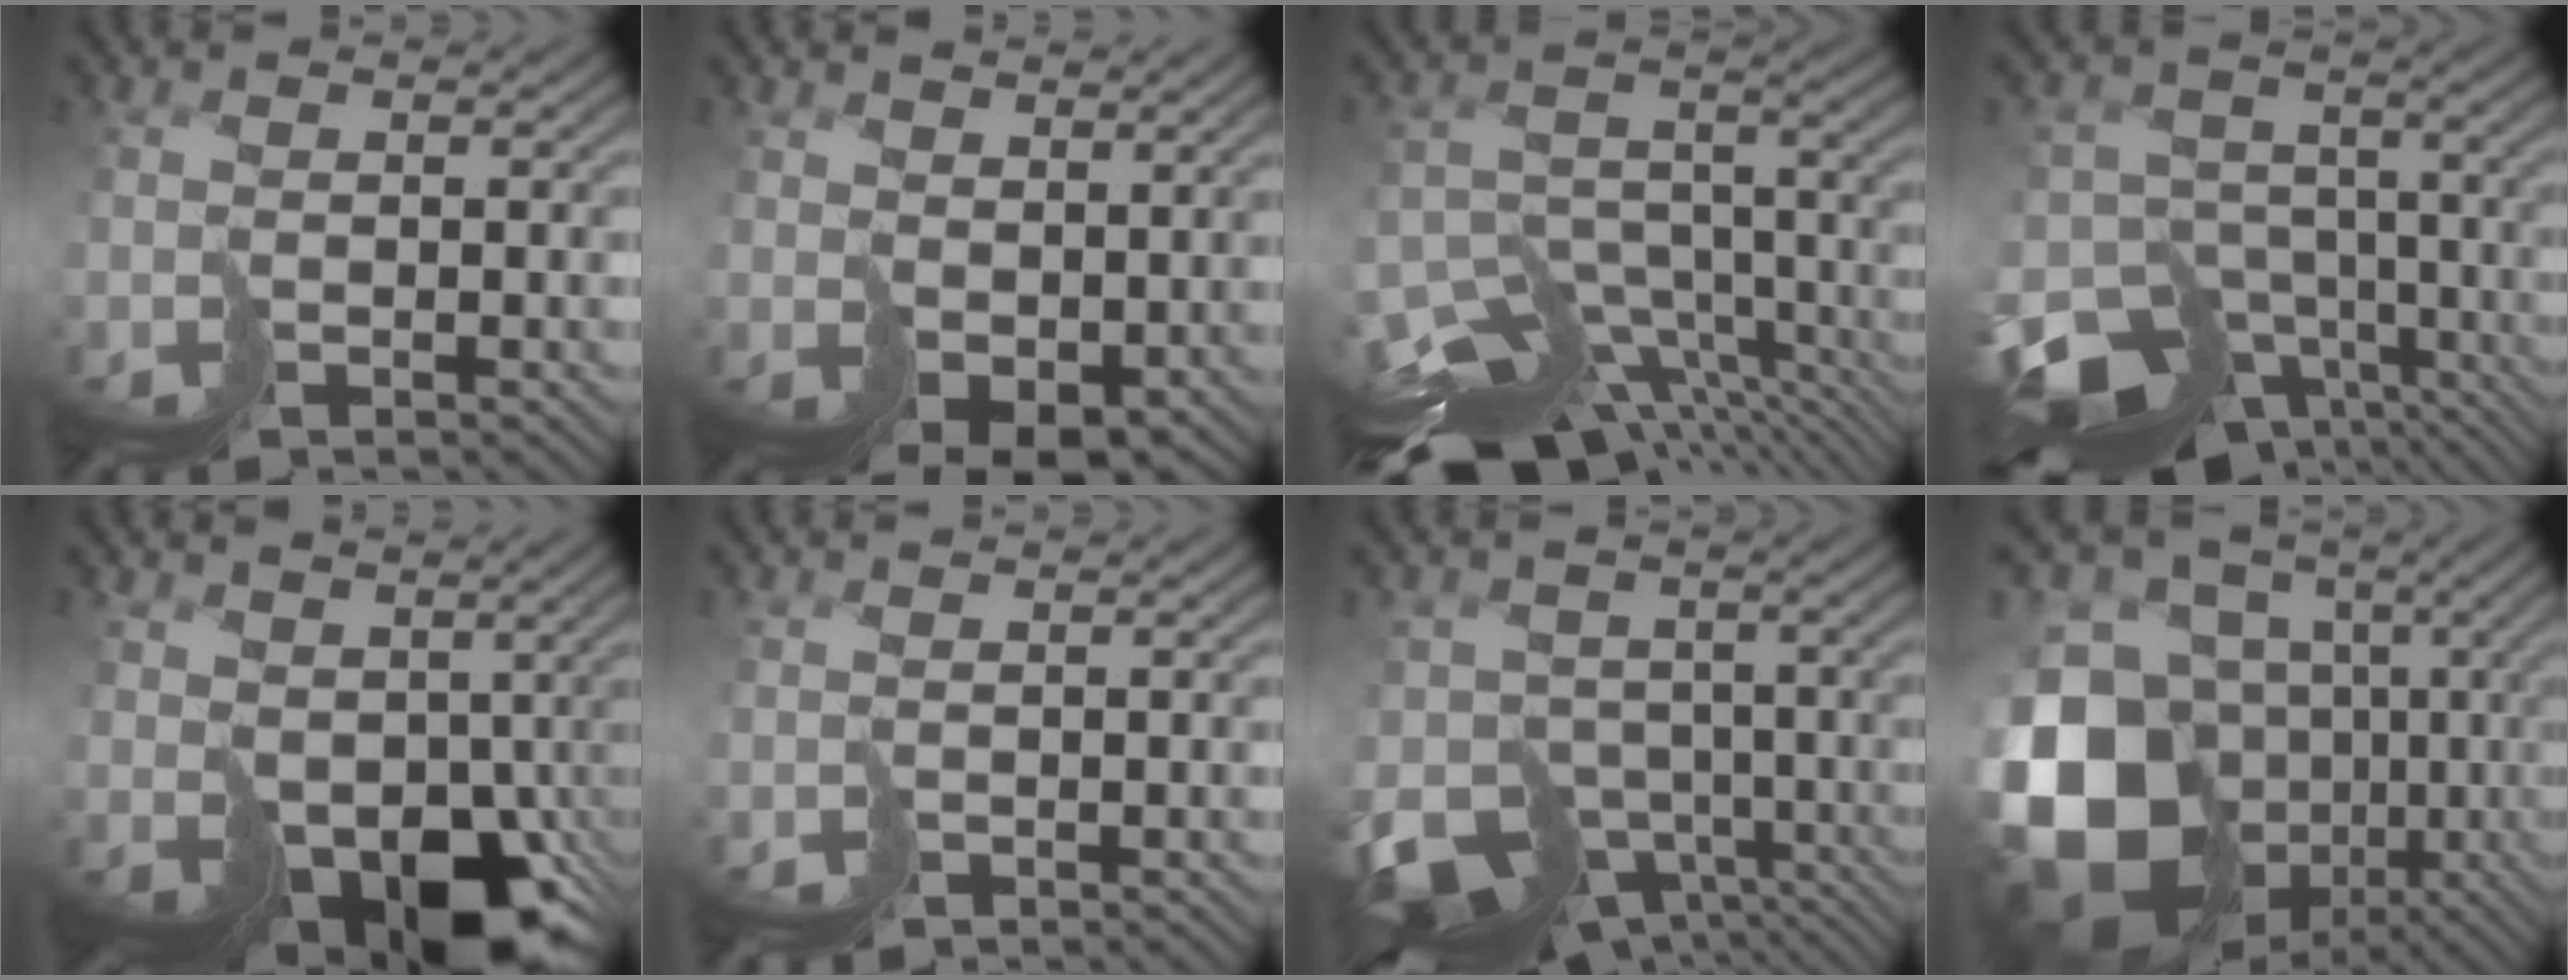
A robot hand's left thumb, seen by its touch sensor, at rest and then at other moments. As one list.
[{"total": 5.1, "force": [2.3, 3.2, 3.2], "torque": [-0.091, -0.023, 0.055]}, {"total": 12.6, "force": [-9.8, 4.7, 6.3], "torque": [-0.138, -0.006, -0.145]}, {"total": 14.4, "force": [-9.4, 9.0, 6.2], "torque": [-0.159, -0.038, -0.121]}, {"total": 10.5, "force": [-0.2, 7.3, 7.6], "torque": [-0.159, -0.042, 0.021]}, {"total": 0.7, "force": [-0.6, 0.2, -0.3], "torque": [0.011, -0.004, -0.013]}, {"total": 11.2, "force": [-6.0, 7.8, 5.3], "torque": [-0.126, -0.029, -0.080]}, {"total": 19.1, "force": [-4.2, 15.6, 10.3], "torque": [-0.298, -0.043, -0.044]}]